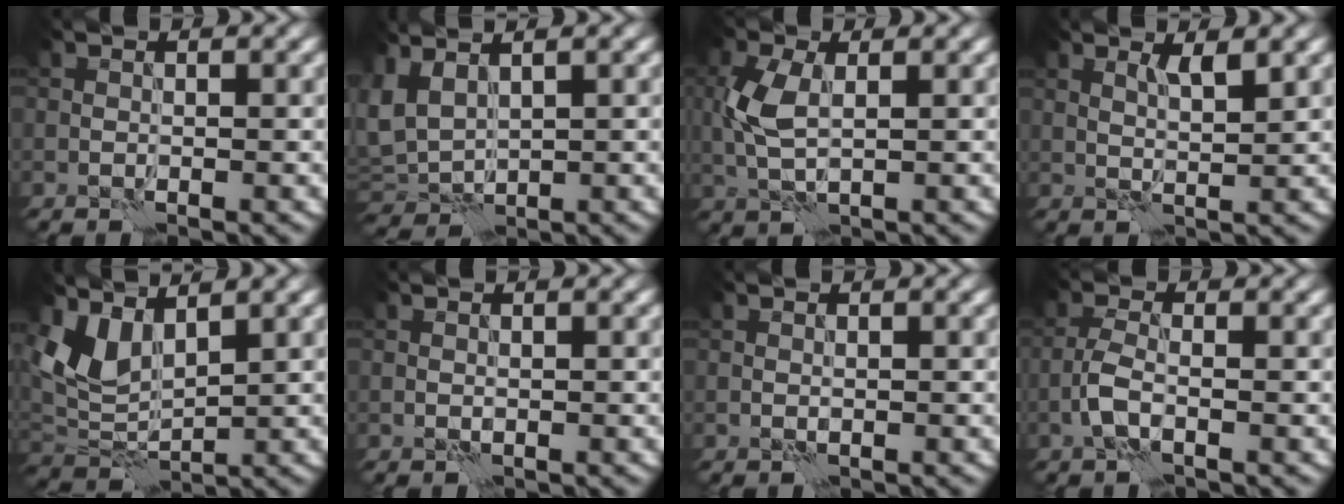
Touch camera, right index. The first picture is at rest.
{"total": 2.5, "force": [1.3, 1.5, 1.6], "torque": [-0.046, 0.007, 0.030]}
{"total": 3.9, "force": [0.3, 2.0, 3.3], "torque": [-0.086, 0.006, 0.008]}
{"total": 1.9, "force": [1.2, 0.2, 1.4], "torque": [-0.025, 0.000, 0.020]}
{"total": 4.4, "force": [2.6, 2.4, 2.6], "torque": [-0.058, -0.008, 0.053]}
{"total": 0.0}
{"total": 0.0}
{"total": 2.3, "force": [-1.0, 0.7, 1.9], "torque": [-0.044, 0.004, -0.026]}